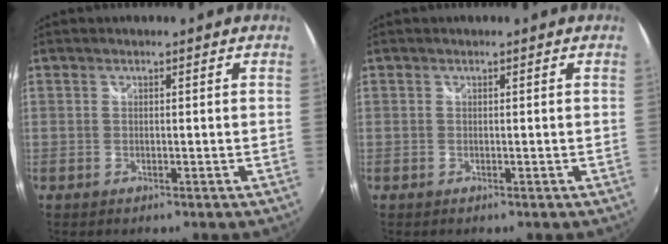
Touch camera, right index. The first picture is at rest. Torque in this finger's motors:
{"motor_torque": [0.09, 0.05, 0.05, 0.01]}